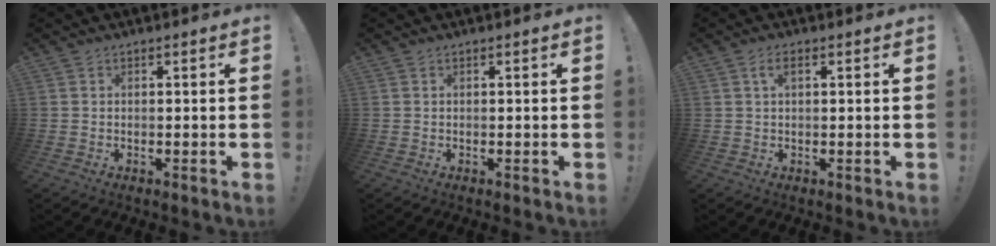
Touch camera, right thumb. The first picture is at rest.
{"total": 0.0}
{"total": 2.6, "force": [0.7, 1.1, 2.2], "torque": [-0.036, 0.004, 0.010]}